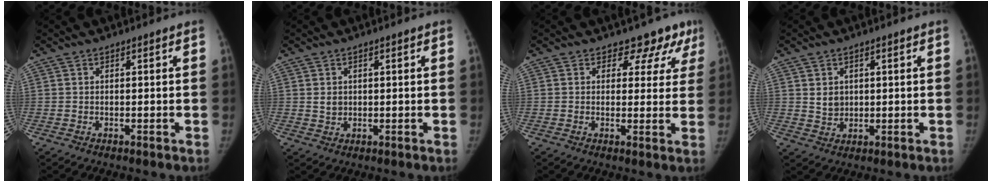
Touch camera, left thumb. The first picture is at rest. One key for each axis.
{"total": 2.3, "fx": 0.6, "fy": 1.9, "fz": 1.1, "tx": -0.011, "ty": -0.005, "tz": 0.016}
{"total": 7.0, "fx": 5.3, "fy": 4.5, "fz": 1.2, "tx": 0.032, "ty": -0.023, "tz": 0.044}
{"total": 3.2, "fx": 0.9, "fy": 2.7, "fz": 1.5, "tx": -0.015, "ty": -0.010, "tz": 0.024}